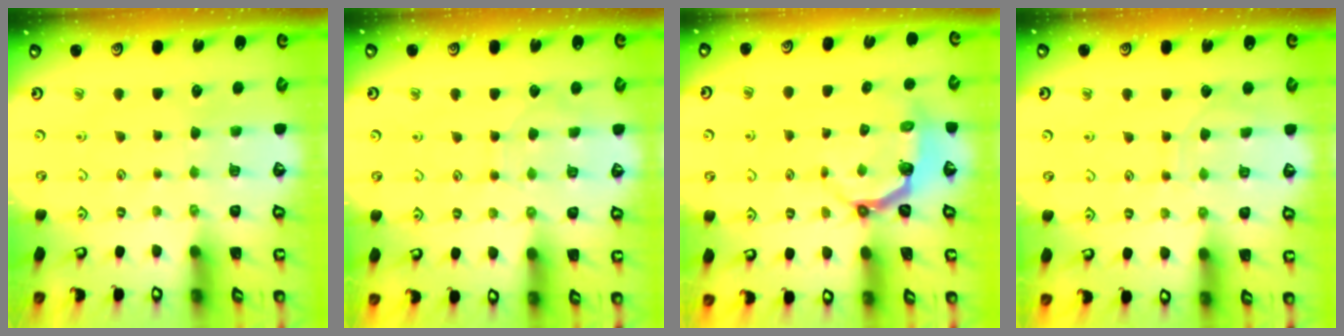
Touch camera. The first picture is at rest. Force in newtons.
{"total": 5.1, "press": 5.1, "slide": 0.6}
{"total": 4.1, "press": 3.0, "slide": 2.9}
{"total": 4.6, "press": 4.5, "slide": 0.5}